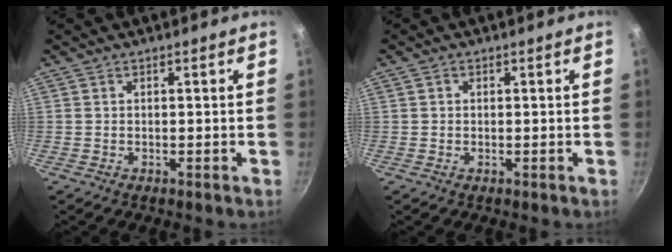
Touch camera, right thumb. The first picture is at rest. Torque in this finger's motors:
{"motor_torque": [-0.33, -0.51, -0.43, 0.29, 0.00]}